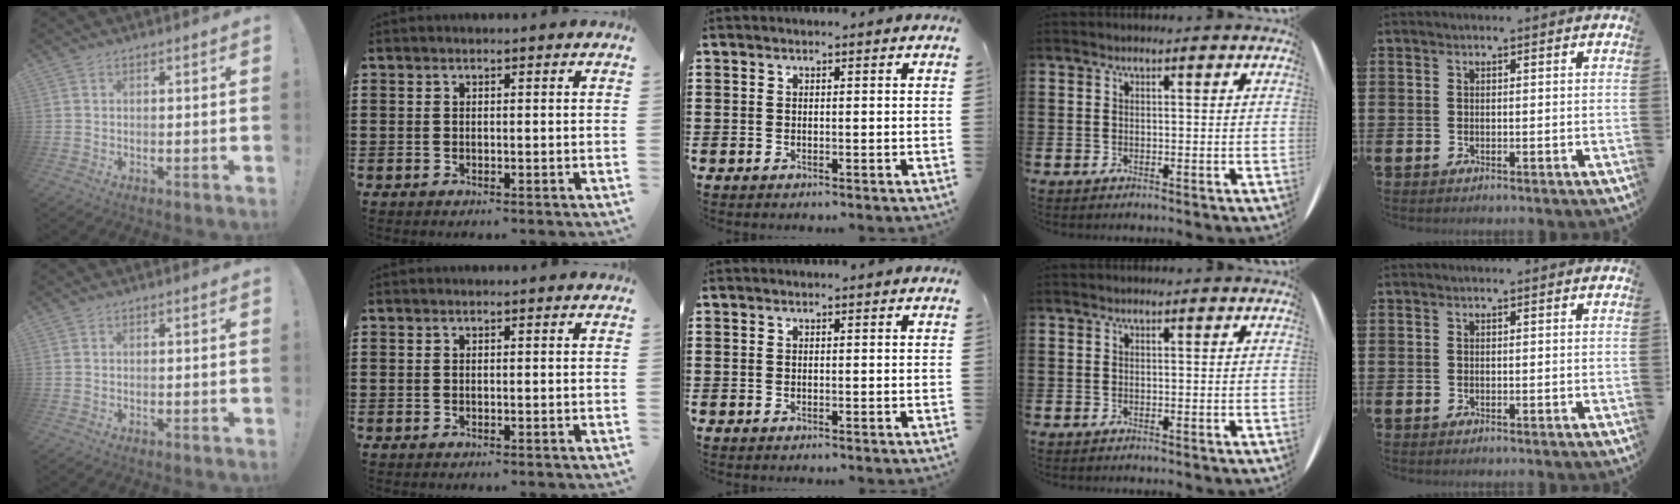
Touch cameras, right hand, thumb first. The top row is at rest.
{}